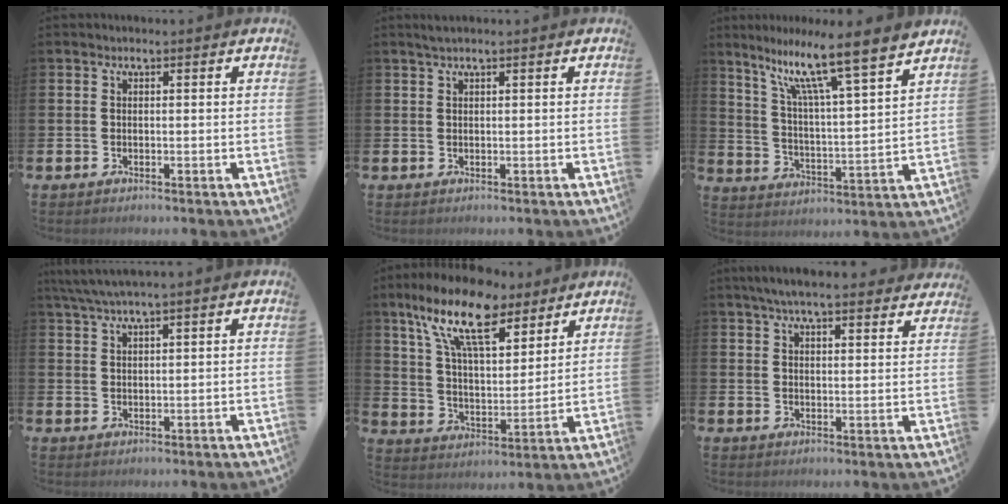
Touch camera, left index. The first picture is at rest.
{"total": 1.1, "force": [0.9, -0.1, 0.7], "torque": [-0.010, 0.001, 0.016]}
{"total": 11.0, "force": [8.9, 0.5, 6.5], "torque": [-0.146, -0.066, 0.142]}
{"total": 3.6, "force": [3.2, -0.1, 1.8], "torque": [-0.048, -0.003, 0.059]}
{"total": 13.2, "force": [10.0, 4.6, 7.3], "torque": [-0.157, -0.037, 0.174]}
{"total": 5.8, "force": [5.4, 0.7, 2.0], "torque": [-0.048, -0.018, 0.098]}